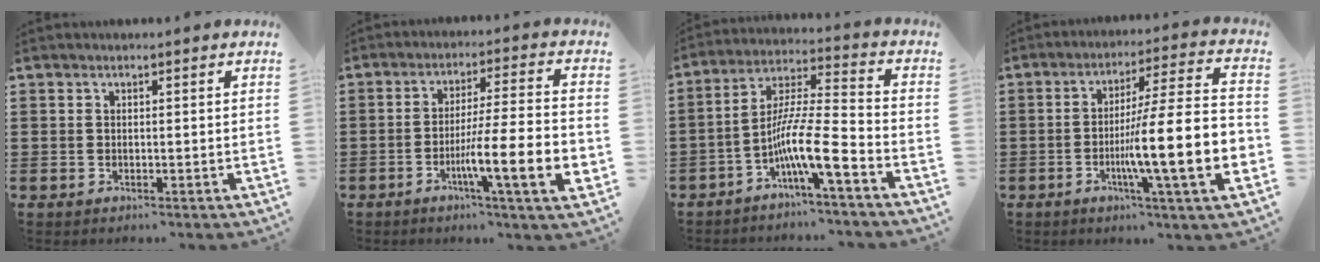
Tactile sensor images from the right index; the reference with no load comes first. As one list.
[{"total": 11.5, "force": [-3.9, 0.9, 10.8], "torque": [-0.193, -0.008, -0.071]}, {"total": 10.7, "force": [-5.9, 0.8, 8.8], "torque": [-0.176, -0.020, -0.116]}, {"total": 15.3, "force": [-3.8, 1.7, 14.7], "torque": [-0.237, -0.021, -0.071]}]